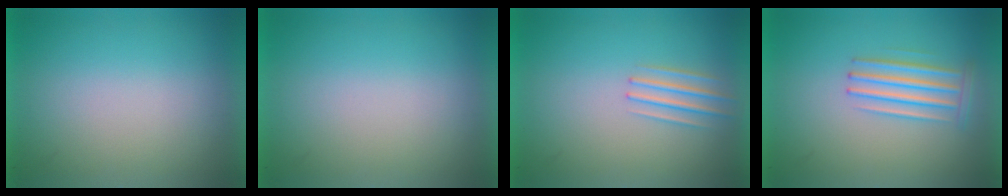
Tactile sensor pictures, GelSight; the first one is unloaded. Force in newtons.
{"total": 0.0}
{"total": 1.9}
{"total": 2.8}